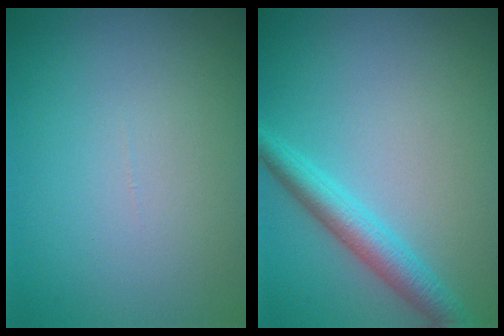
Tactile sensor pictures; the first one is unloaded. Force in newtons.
{"total": 3.3, "press": 3.3, "slide": 0.1}